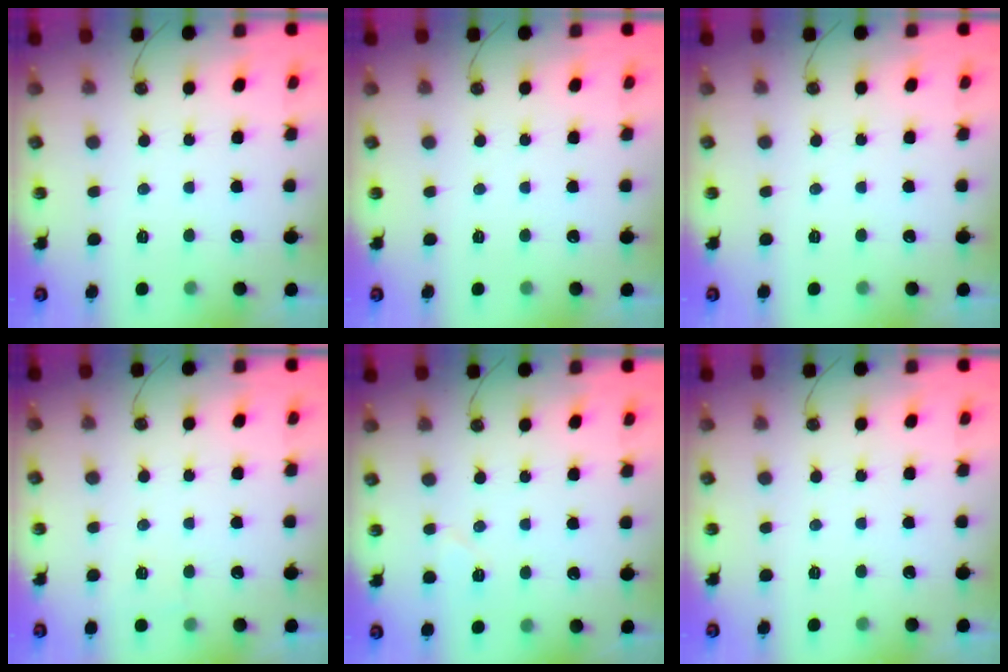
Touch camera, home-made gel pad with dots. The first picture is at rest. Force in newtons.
{"total": 0.0}
{"total": 0.5, "press": 0.5, "slide": 0.2}
{"total": 2.3, "press": 2.3, "slide": 0.4}
{"total": 5.1, "press": 4.8, "slide": 1.6}
{"total": 0.0}